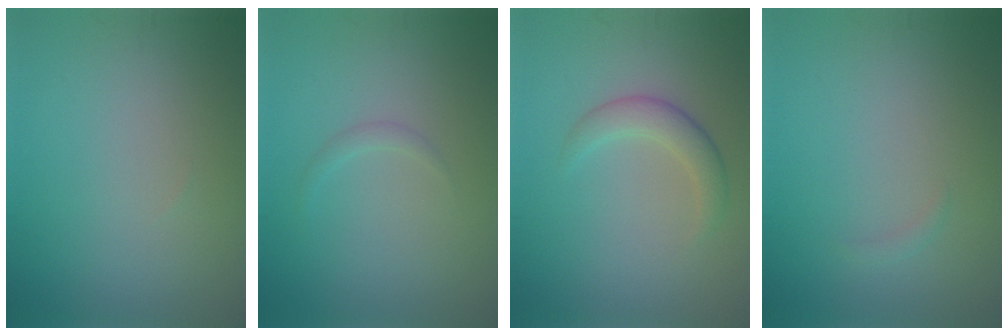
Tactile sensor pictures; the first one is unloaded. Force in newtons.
{"total": 0.7, "press": 0.7, "slide": 0.1}
{"total": 2.4, "press": 2.4, "slide": 0.2}
{"total": 0.6, "press": 0.6, "slide": 0.1}